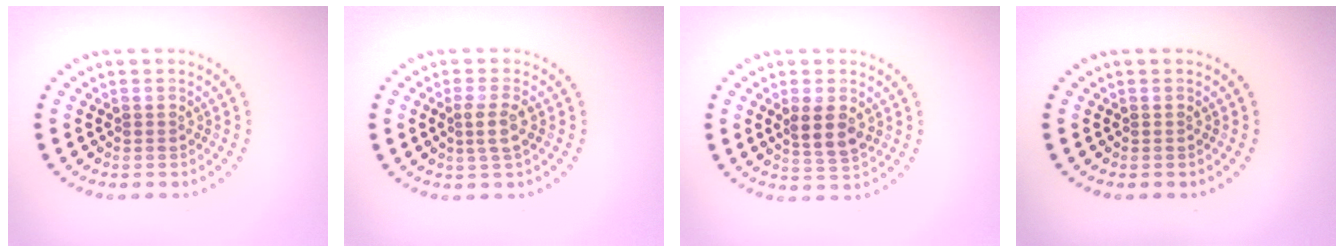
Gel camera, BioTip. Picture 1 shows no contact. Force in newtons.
{"total": 2.0, "press": 1.6, "slide": 1.1}
{"total": 3.0, "press": 2.8, "slide": 1.0}
{"total": 0.0}